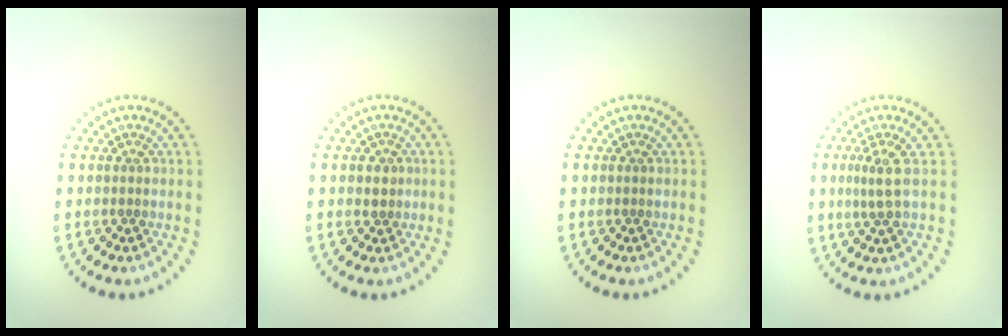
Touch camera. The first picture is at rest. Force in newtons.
{"total": 1.3, "press": 1.2, "slide": 0.5}
{"total": 0.0}
{"total": 2.0, "press": 1.4, "slide": 1.4}